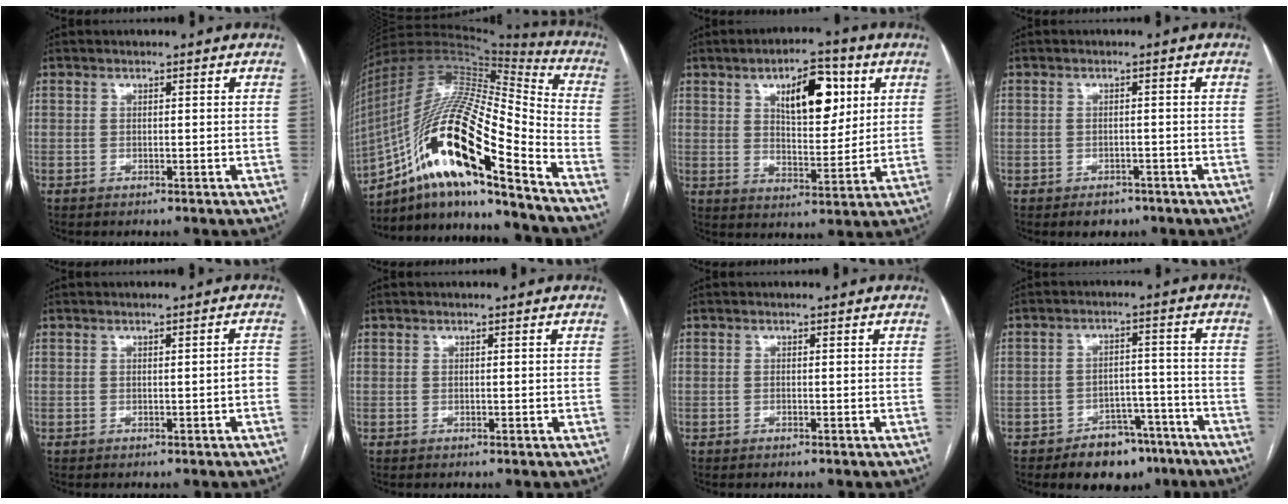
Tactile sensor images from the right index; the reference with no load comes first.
{"total": 24.2, "force": [-12.8, 4.0, 20.1], "torque": [-0.390, -0.001, -0.223]}
{"total": 11.1, "force": [4.5, 4.5, 9.1], "torque": [-0.139, 0.010, 0.076]}
{"total": 2.8, "force": [-1.9, 1.9, 0.8], "torque": [-0.008, 0.004, -0.019]}
{"total": 1.3, "force": [-0.6, 0.1, 1.1], "torque": [-0.010, 0.001, -0.007]}
{"total": 0.0}
{"total": 0.0}
{"total": 8.5, "force": [-6.1, 4.8, 3.5], "torque": [-0.035, 0.022, -0.088]}